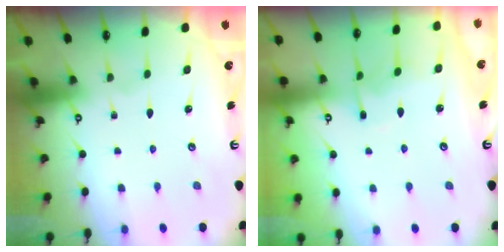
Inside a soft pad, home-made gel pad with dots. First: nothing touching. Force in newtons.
{"total": 5.6, "press": 5.5, "slide": 0.7}